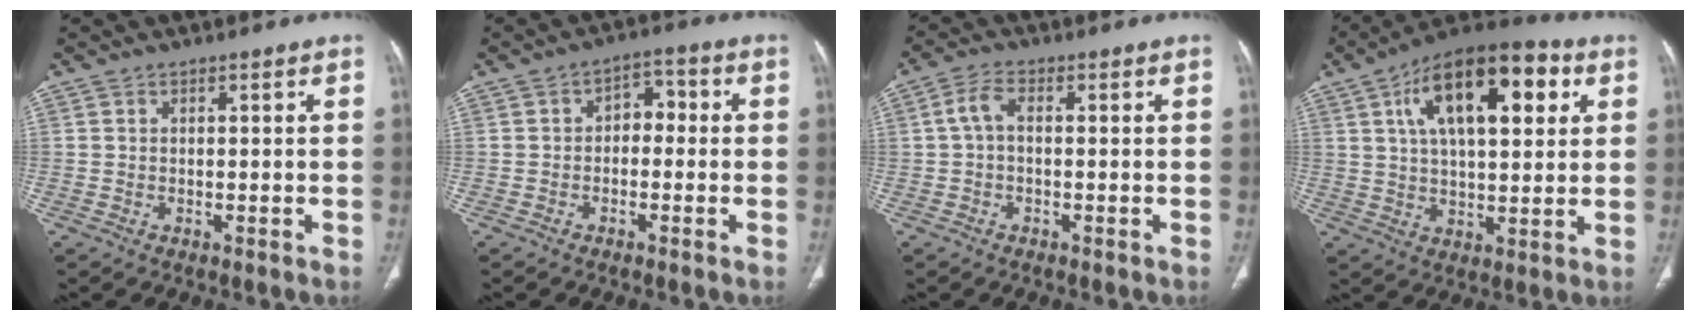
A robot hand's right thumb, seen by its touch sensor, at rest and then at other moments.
{"total": 4.6, "force": [-0.4, 3.2, 3.3], "torque": [-0.028, 0.024, -0.018]}
{"total": 3.7, "force": [0.0, 2.0, 3.1], "torque": [-0.063, 0.012, -0.004]}
{"total": 20.2, "force": [7.0, 9.2, 16.5], "torque": [-0.239, 0.007, 0.106]}